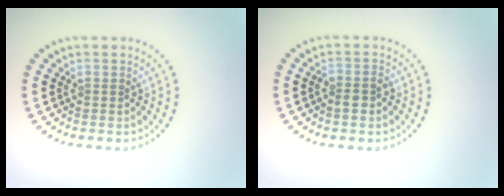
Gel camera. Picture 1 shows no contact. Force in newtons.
{"total": 1.5, "press": 1.4, "slide": 0.5}